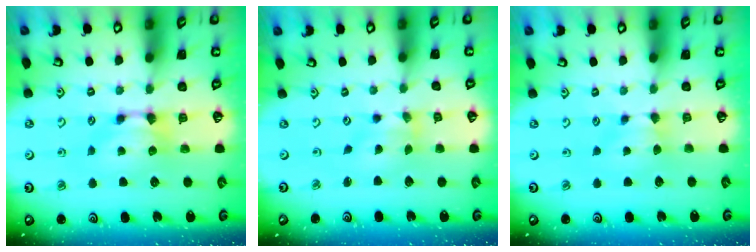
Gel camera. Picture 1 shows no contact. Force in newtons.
{"total": 1.3, "press": 0.3, "slide": 1.2}
{"total": 2.0, "press": 1.9, "slide": 0.7}